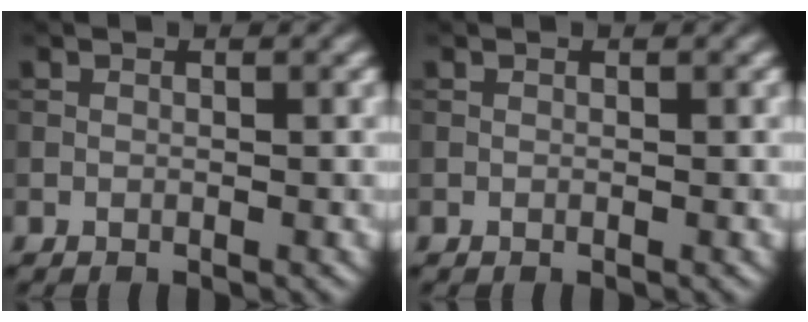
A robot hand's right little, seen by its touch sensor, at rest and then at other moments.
{"total": 0.0}